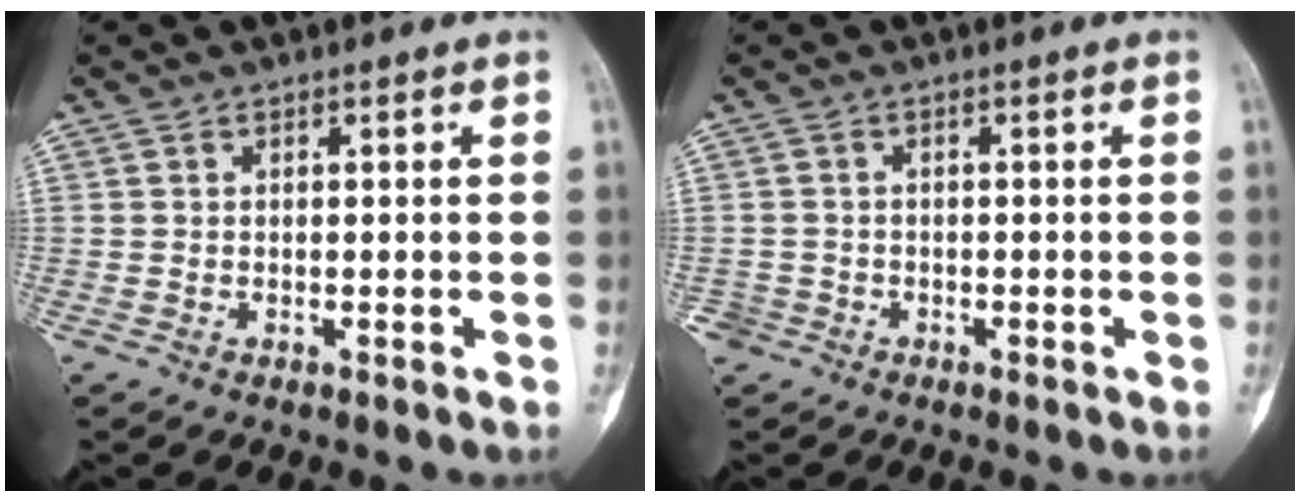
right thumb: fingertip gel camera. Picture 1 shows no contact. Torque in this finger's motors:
{"motor_torque": [-0.16, -0.15, -0.03, -0.18, -0.04]}